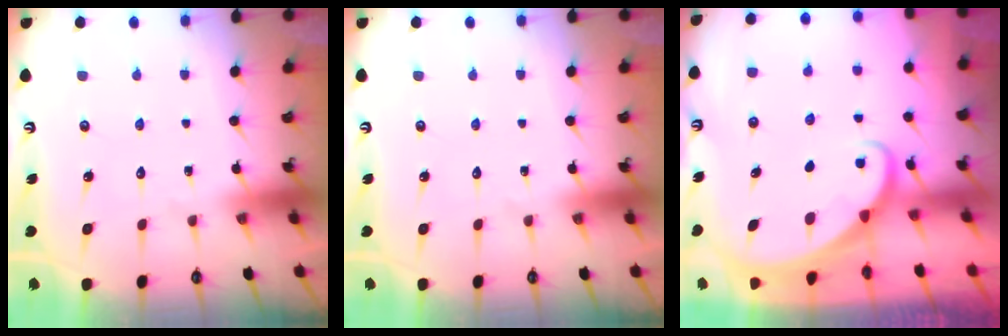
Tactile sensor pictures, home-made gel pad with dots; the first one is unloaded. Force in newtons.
{"total": 0.0}
{"total": 1.8, "press": 1.8, "slide": 0.0}